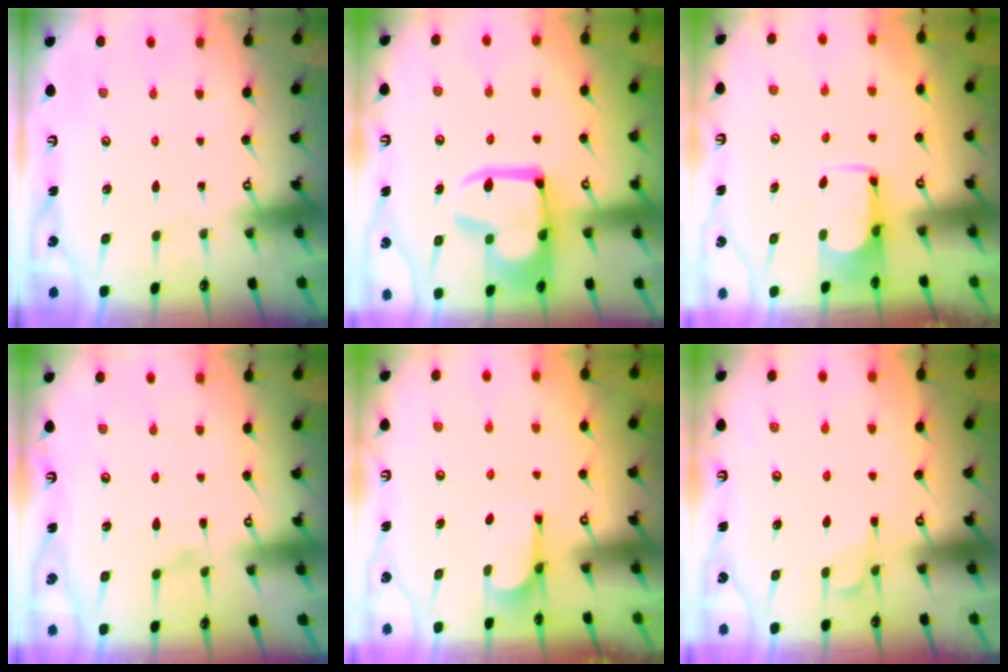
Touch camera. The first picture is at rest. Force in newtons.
{"total": 18.1, "press": 18.0, "slide": 1.8}
{"total": 0.9, "press": 0.3, "slide": 0.8}
{"total": 4.8, "press": 4.8, "slide": 0.5}
{"total": 0.8, "press": 0.5, "slide": 0.7}
{"total": 3.1, "press": 3.0, "slide": 1.0}